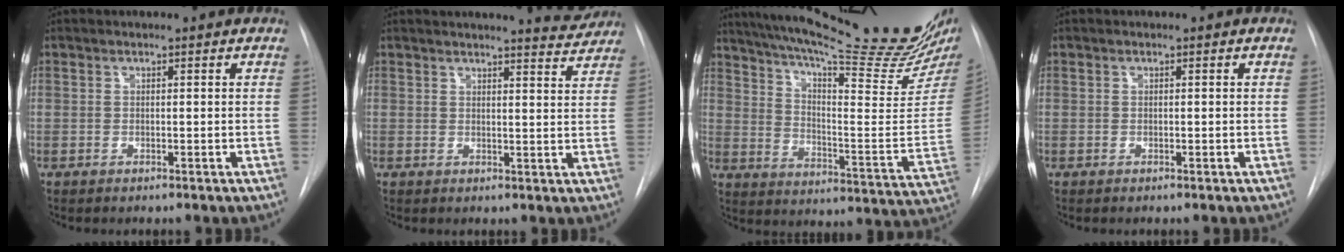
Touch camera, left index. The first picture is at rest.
{"total": 5.8, "force": [5.7, 0.3, 1.0], "torque": [-0.011, -0.022, 0.054]}
{"total": 29.3, "force": [24.4, 1.8, 16.2], "torque": [-0.257, -0.092, 0.324]}
{"total": 0.0}